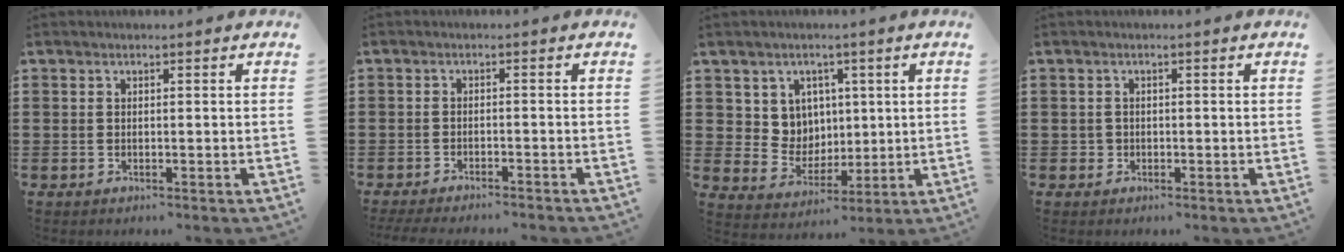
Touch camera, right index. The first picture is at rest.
{"total": 2.2, "force": [-2.1, -0.1, 0.5], "torque": [-0.009, -0.002, -0.043]}
{"total": 6.6, "force": [2.6, 5.9, 1.4], "torque": [-0.051, -0.001, 0.050]}
{"total": 1.0, "force": [-0.2, 1.0, 0.2], "torque": [-0.006, 0.005, -0.006]}